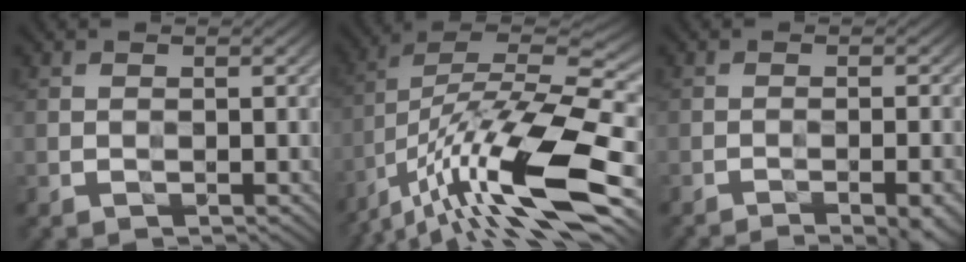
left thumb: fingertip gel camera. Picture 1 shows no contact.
{"total": 17.8, "force": [-9.0, 5.0, 14.5], "torque": [-0.282, -0.001, -0.173]}
{"total": 5.2, "force": [-3.8, 0.7, 3.5], "torque": [-0.048, 0.008, -0.059]}